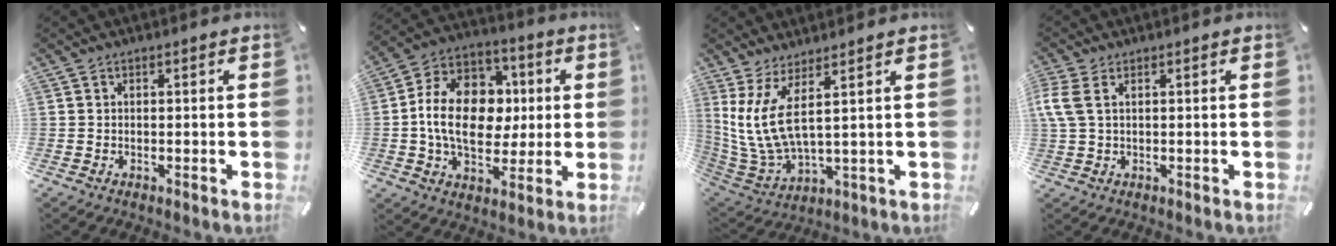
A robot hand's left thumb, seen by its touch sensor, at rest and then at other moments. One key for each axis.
{"total": 17.4, "fx": -0.5, "fy": 13.1, "fz": 11.4, "tx": -0.218, "ty": 0.017, "tz": -0.007}
{"total": 11.2, "fx": 4.1, "fy": 3.9, "fz": 9.6, "tx": -0.227, "ty": -0.028, "tz": 0.079}
{"total": 4.3, "fx": 1.5, "fy": 2.2, "fz": 3.4, "tx": -0.091, "ty": -0.005, "tz": 0.023}